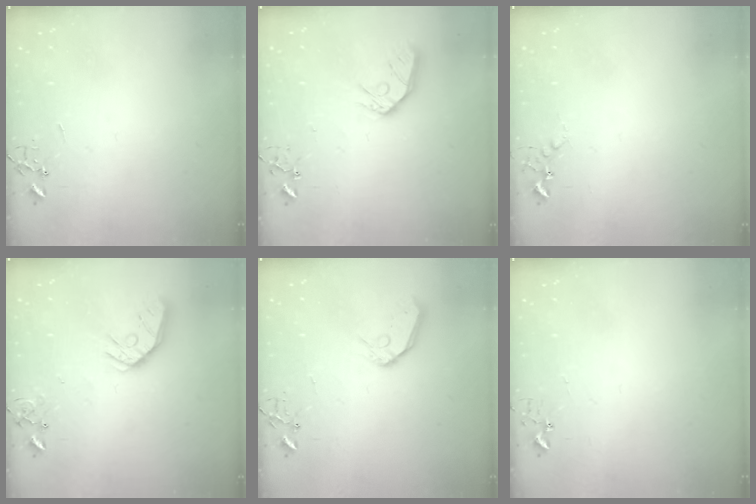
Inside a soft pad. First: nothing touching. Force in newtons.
{"total": 11.3, "press": 11.2, "slide": 1.3}
{"total": 5.2, "press": 5.1, "slide": 0.9}
{"total": 14.4, "press": 14.3, "slide": 1.9}
{"total": 10.5, "press": 10.5, "slide": 1.3}
{"total": 2.7, "press": 2.7, "slide": 0.3}